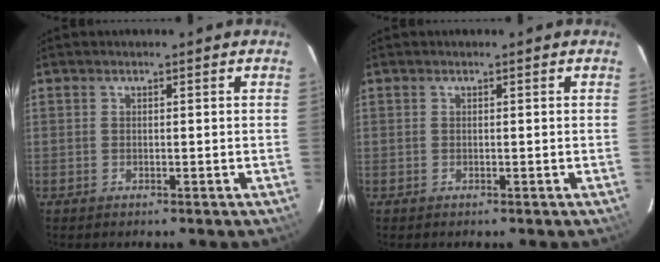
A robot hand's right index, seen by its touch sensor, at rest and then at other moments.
{"total": 0.0}